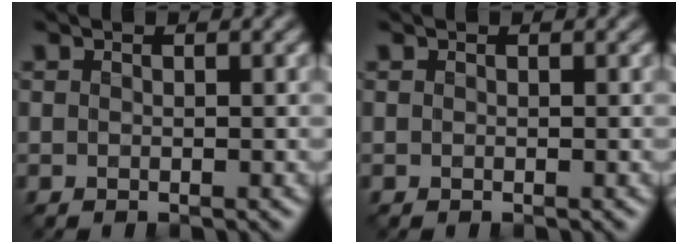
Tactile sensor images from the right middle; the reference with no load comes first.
{"total": 0.0}